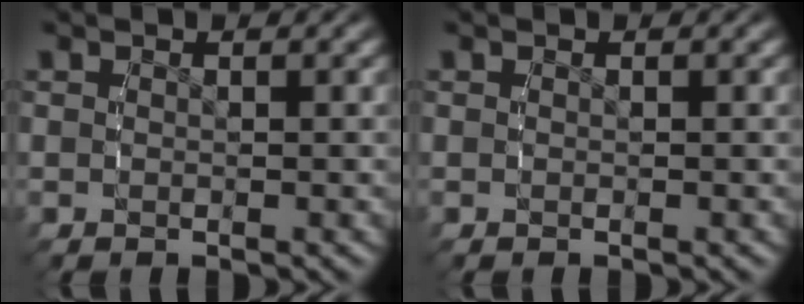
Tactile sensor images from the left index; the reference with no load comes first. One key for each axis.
{"total": 0.0}